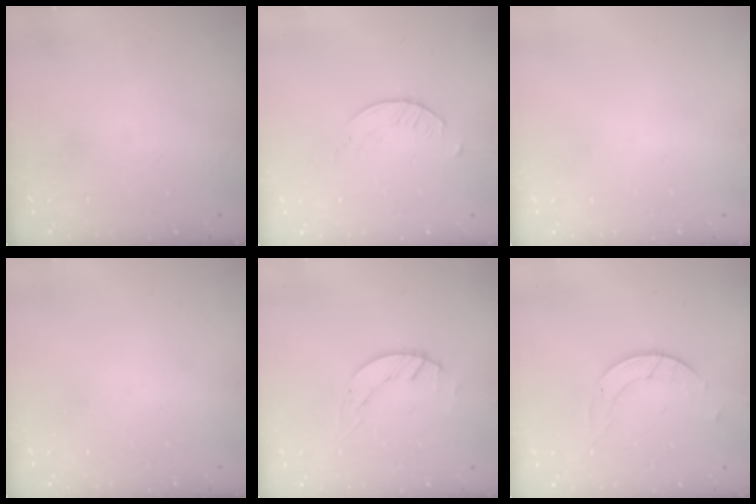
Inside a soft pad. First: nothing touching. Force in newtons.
{"total": 2.8, "press": 2.7, "slide": 0.3}
{"total": 0.0}
{"total": 0.0}
{"total": 1.5, "press": 1.4, "slide": 0.3}
{"total": 3.0, "press": 3.0, "slide": 0.3}